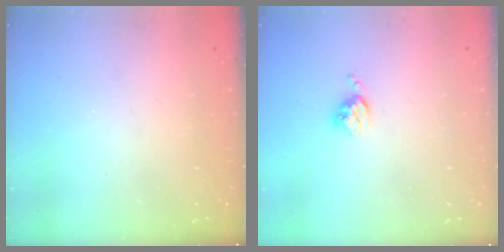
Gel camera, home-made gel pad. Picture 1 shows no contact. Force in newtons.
{"total": 3.8, "press": 3.8, "slide": 0.4}